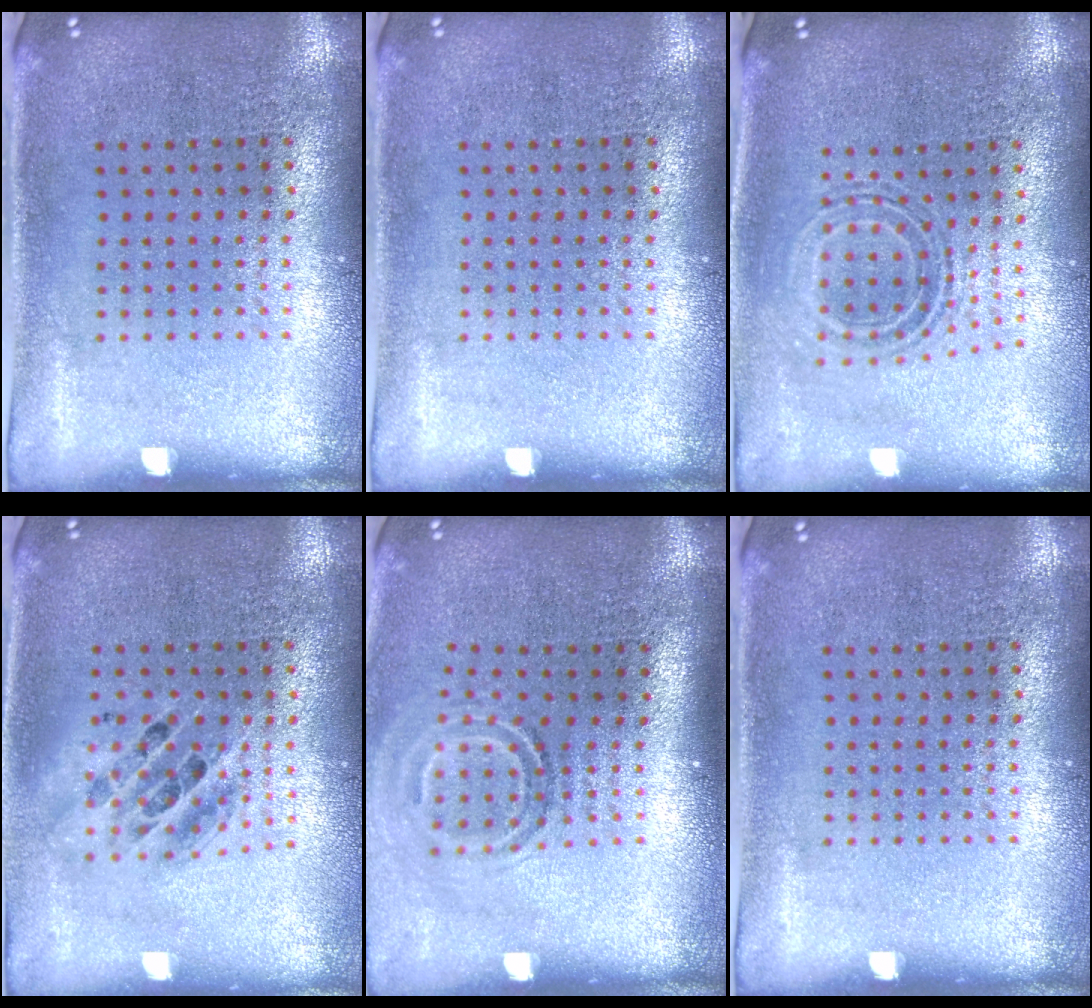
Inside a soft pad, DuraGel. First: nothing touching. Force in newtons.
{"total": 0.0}
{"total": 0.8, "press": 0.8, "slide": 0.3}
{"total": 1.3, "press": 1.1, "slide": 0.6}
{"total": 1.7, "press": 1.1, "slide": 1.3}
{"total": 0.0}